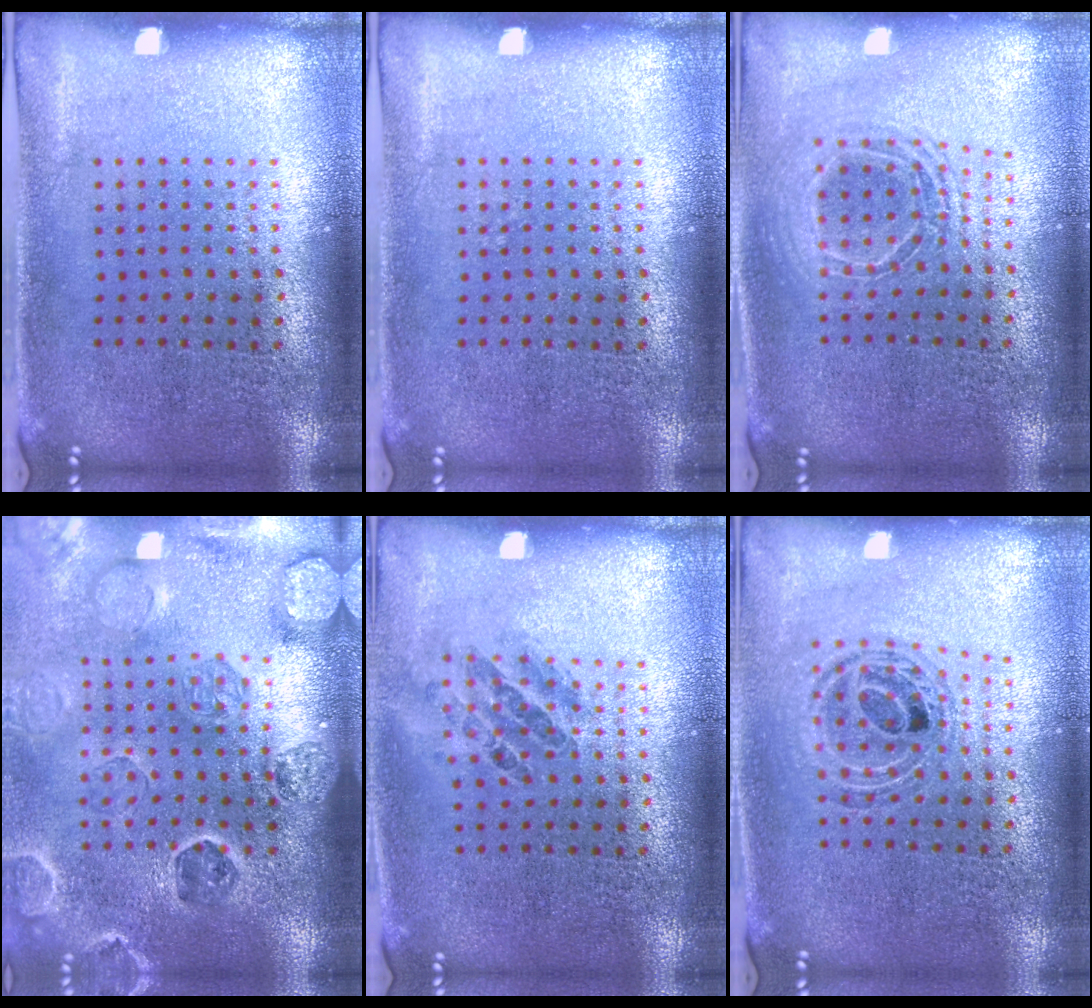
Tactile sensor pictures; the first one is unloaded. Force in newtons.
{"total": 0.0}
{"total": 1.6, "press": 1.4, "slide": 0.8}
{"total": 2.6, "press": 2.6, "slide": 0.3}
{"total": 1.0, "press": 0.8, "slide": 0.5}
{"total": 0.8, "press": 0.8, "slide": 0.2}